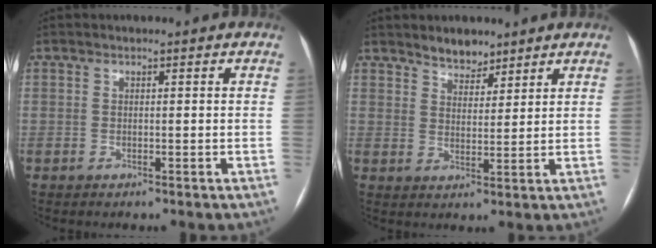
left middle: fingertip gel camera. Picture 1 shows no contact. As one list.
[{"total": 4.3, "force": [3.7, 1.8, 1.3], "torque": [-0.021, 0.000, 0.064]}]